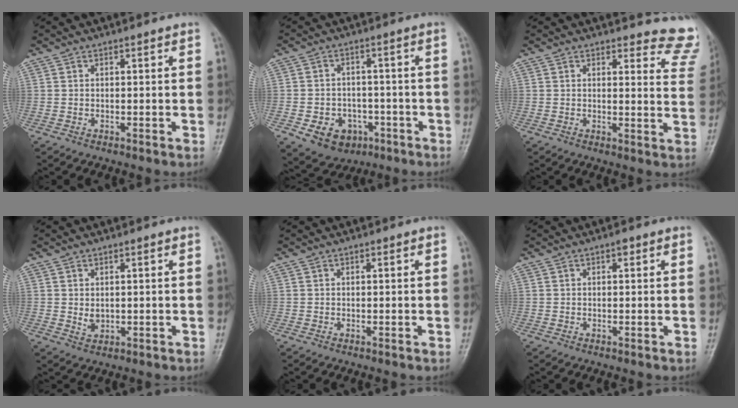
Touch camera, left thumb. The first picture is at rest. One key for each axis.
{"total": 8.9, "fx": -3.8, "fy": 7.1, "fz": 3.9, "tx": -0.044, "ty": 0.025, "tz": -0.047}
{"total": 9.6, "fx": 9.2, "fy": 2.4, "fz": 0.8, "tx": 0.043, "ty": -0.084, "tz": 0.066}
{"total": 1.9, "fx": 0.2, "fy": 1.3, "fz": 1.3, "tx": -0.017, "ty": -0.007, "tz": 0.010}
{"total": 0.0}
{"total": 0.9, "fx": 0.4, "fy": 0.5, "fz": 0.7, "tx": -0.006, "ty": 0.002, "tz": 0.003}